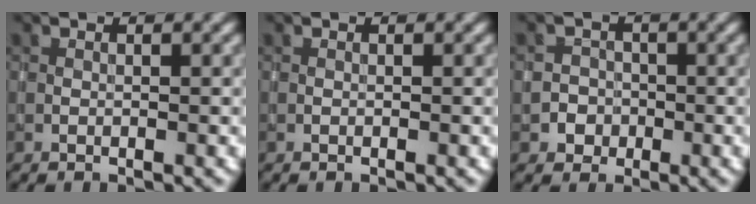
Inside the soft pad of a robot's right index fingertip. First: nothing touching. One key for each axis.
{"total": 0.0}
{"total": 2.3, "fx": -0.8, "fy": 2.1, "fz": 0.1, "tx": 0.024, "ty": 0.005, "tz": -0.023}